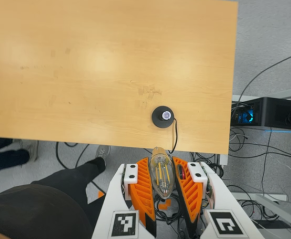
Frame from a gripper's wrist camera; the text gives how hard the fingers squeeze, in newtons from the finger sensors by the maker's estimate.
{"total": 8.4, "left": 8.0, "right": 8.9}